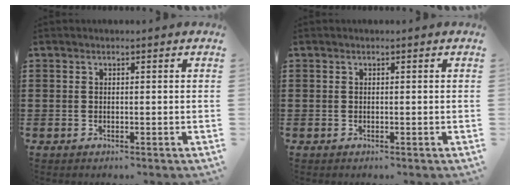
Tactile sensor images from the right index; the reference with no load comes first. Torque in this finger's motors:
{"motor_torque": [0.13, 0.62, -0.01, 0.01]}